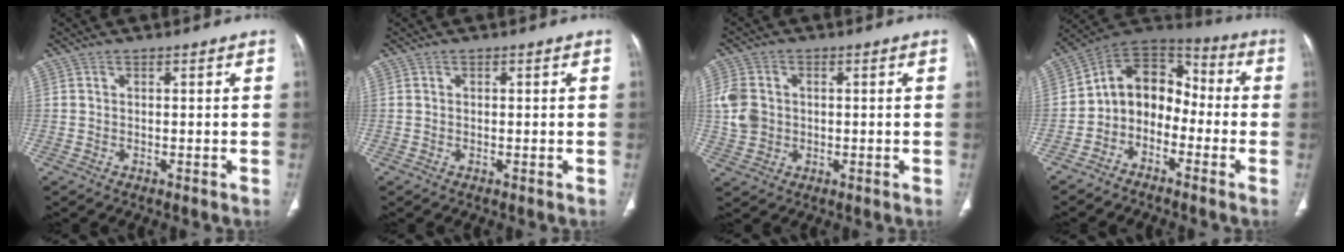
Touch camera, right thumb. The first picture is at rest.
{"total": 0.0}
{"total": 6.7, "force": [0.2, 5.5, 3.8], "torque": [-0.071, 0.006, 0.005]}
{"total": 11.7, "force": [-3.2, 9.0, 6.6], "torque": [-0.076, 0.077, -0.074]}